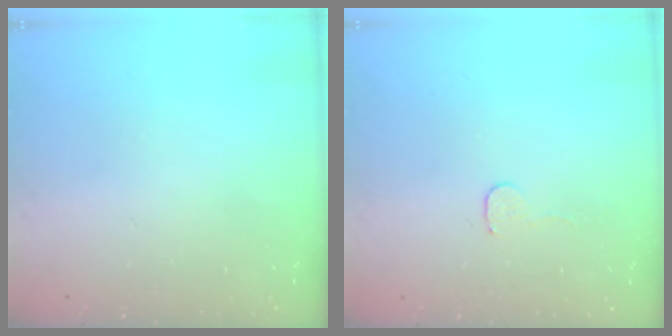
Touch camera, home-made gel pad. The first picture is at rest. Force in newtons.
{"total": 3.5, "press": 3.5, "slide": 0.3}